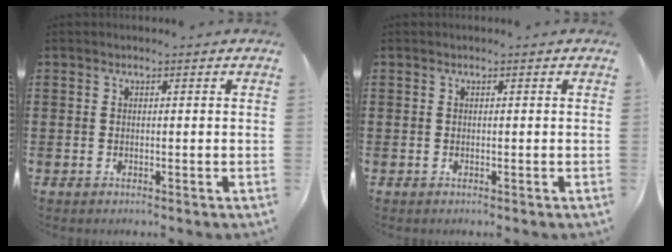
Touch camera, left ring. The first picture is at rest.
{"total": 0.0}